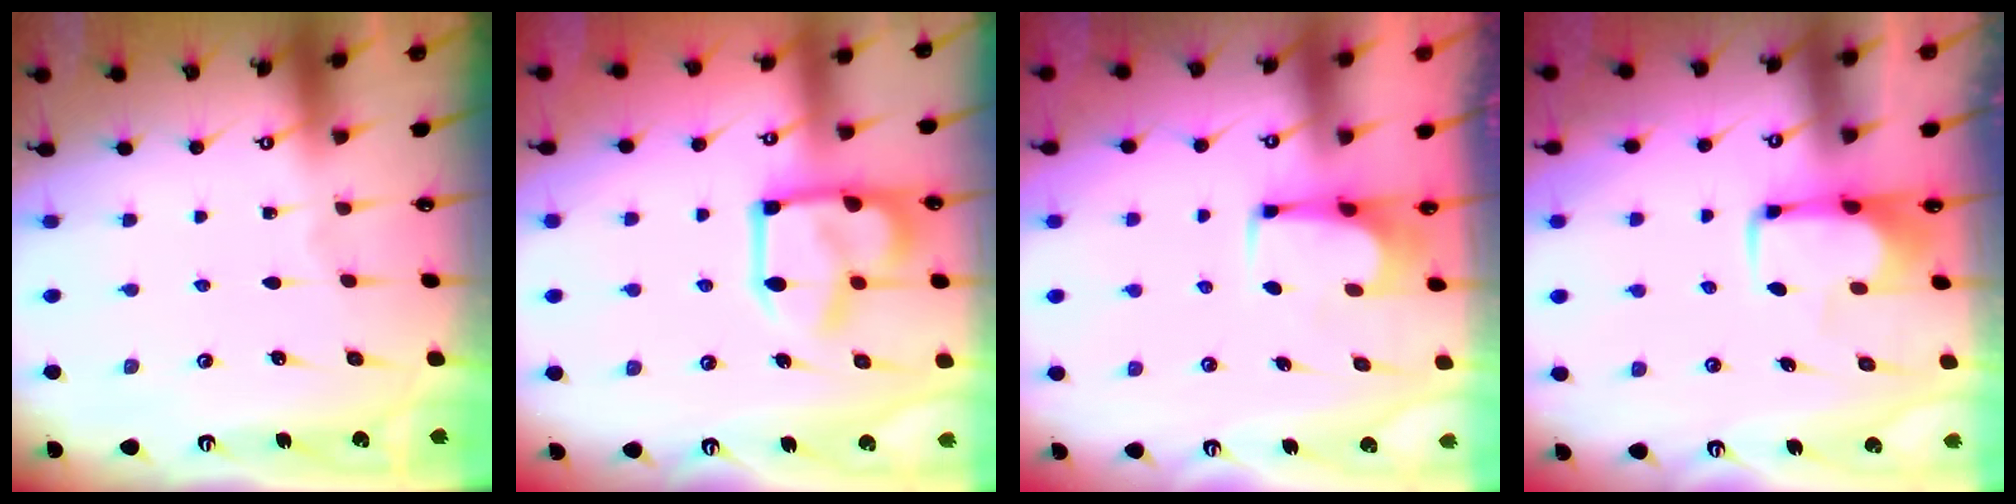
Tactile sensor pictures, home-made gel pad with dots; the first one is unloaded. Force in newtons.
{"total": 12.6, "press": 12.5, "slide": 2.1}
{"total": 3.5, "press": 3.4, "slide": 0.2}
{"total": 1.9, "press": 1.9, "slide": 0.4}